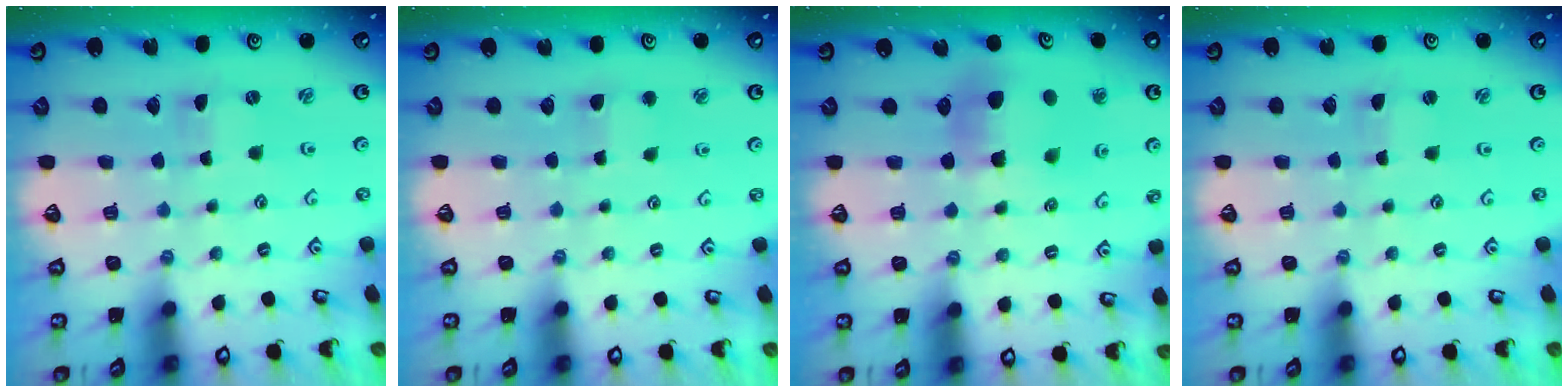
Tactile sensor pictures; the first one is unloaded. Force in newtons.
{"total": 3.7, "press": 3.6, "slide": 0.4}
{"total": 8.6, "press": 8.6, "slide": 1.0}
{"total": 0.7, "press": 0.7, "slide": 0.2}